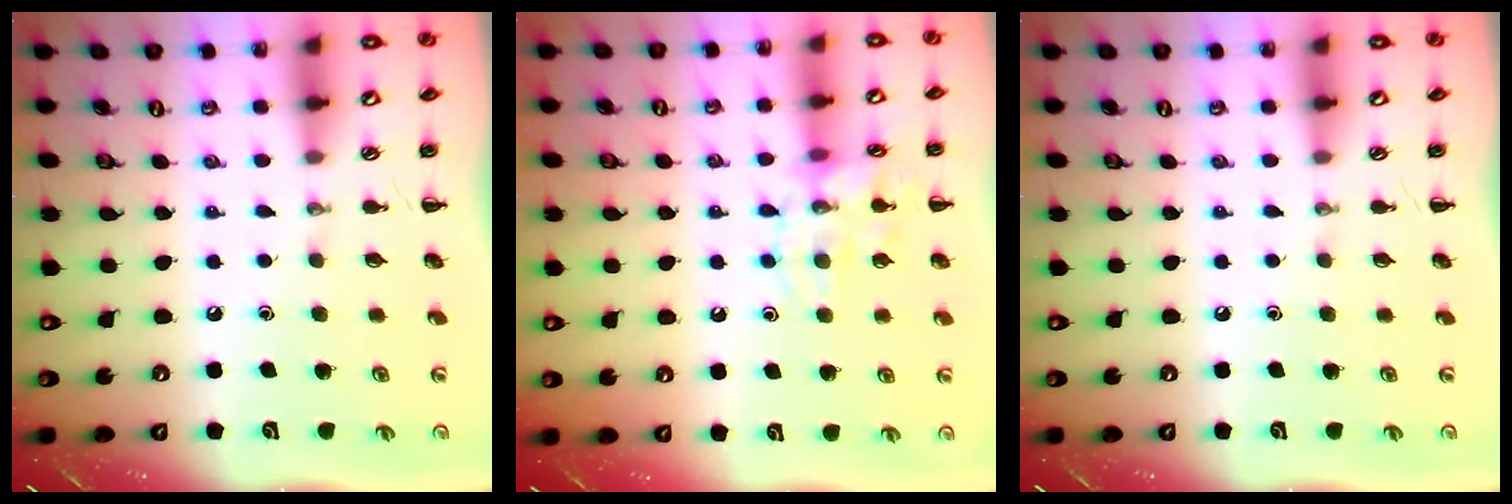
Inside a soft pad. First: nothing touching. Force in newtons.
{"total": 12.6, "press": 12.6, "slide": 0.9}
{"total": 0.0}